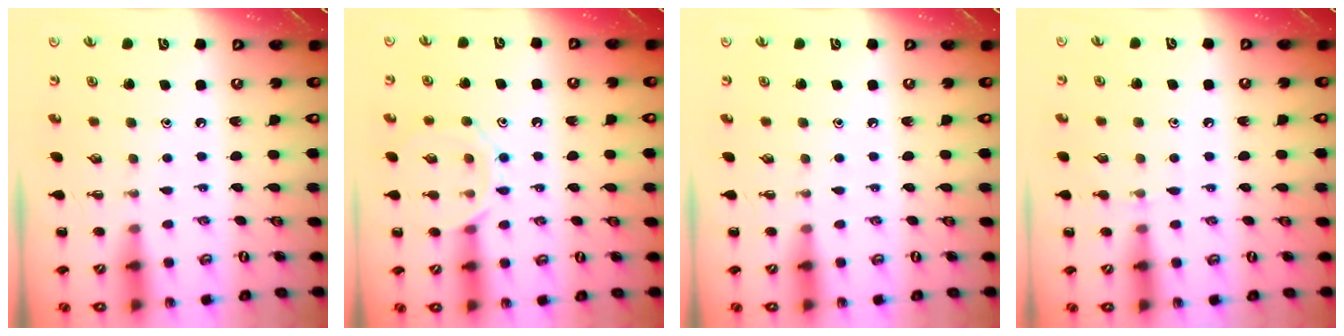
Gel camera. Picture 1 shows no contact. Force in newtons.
{"total": 10.5, "press": 10.5, "slide": 0.6}
{"total": 0.0}
{"total": 5.5, "press": 5.2, "slide": 1.6}